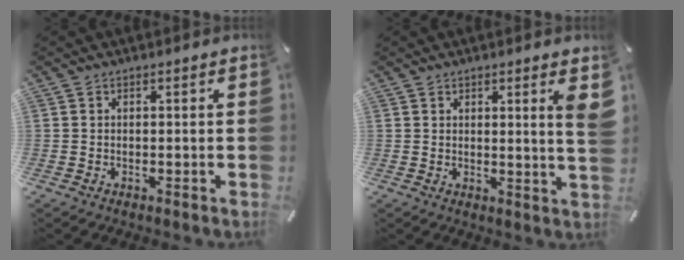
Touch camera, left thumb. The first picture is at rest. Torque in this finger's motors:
{"motor_torque": [0.61, -0.31, 0.18, -0.04, 0.03]}